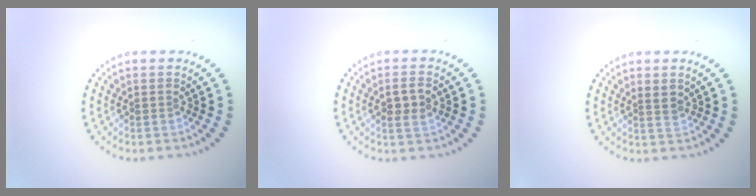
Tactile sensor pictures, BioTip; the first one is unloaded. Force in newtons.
{"total": 2.2, "press": 2.1, "slide": 0.4}
{"total": 1.1, "press": 0.9, "slide": 0.6}